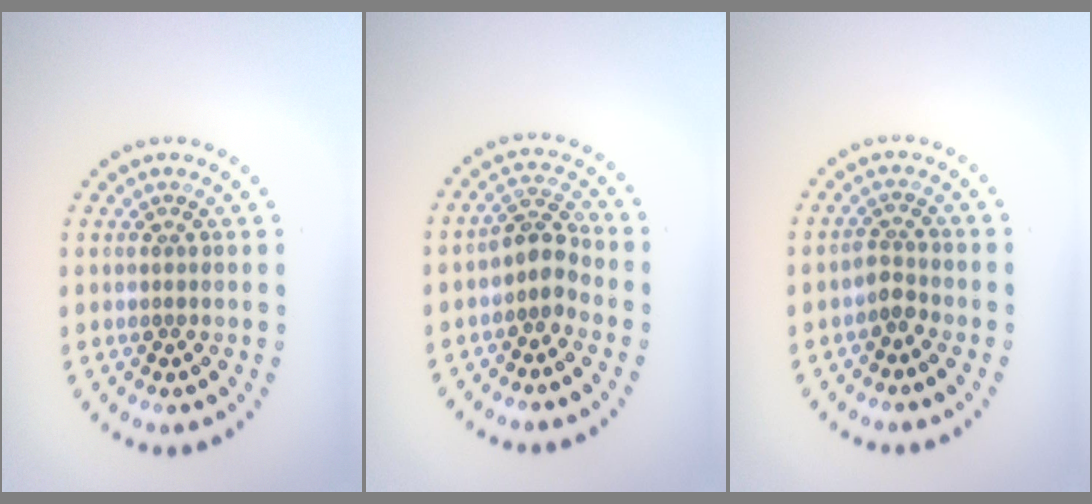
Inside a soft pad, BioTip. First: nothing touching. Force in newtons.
{"total": 2.5, "press": 1.9, "slide": 1.6}
{"total": 1.4, "press": 1.0, "slide": 1.0}